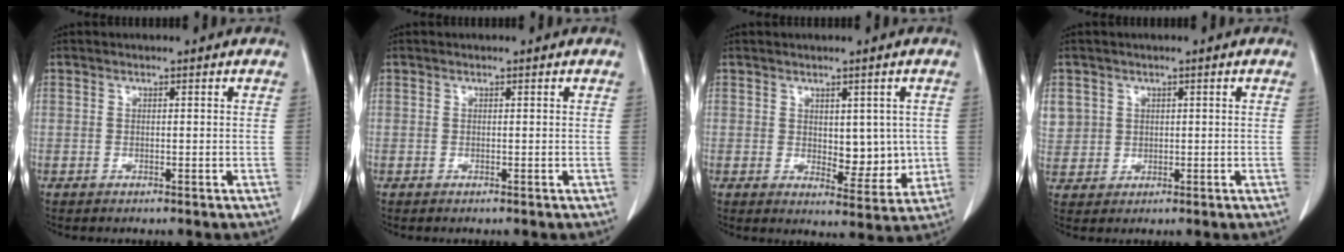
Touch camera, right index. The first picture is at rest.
{"total": 0.0}
{"total": 6.5, "force": [0.4, 3.4, 5.5], "torque": [-0.063, -0.008, 0.018]}
{"total": 6.1, "force": [2.1, 5.7, 1.1], "torque": [-0.038, 0.011, 0.053]}